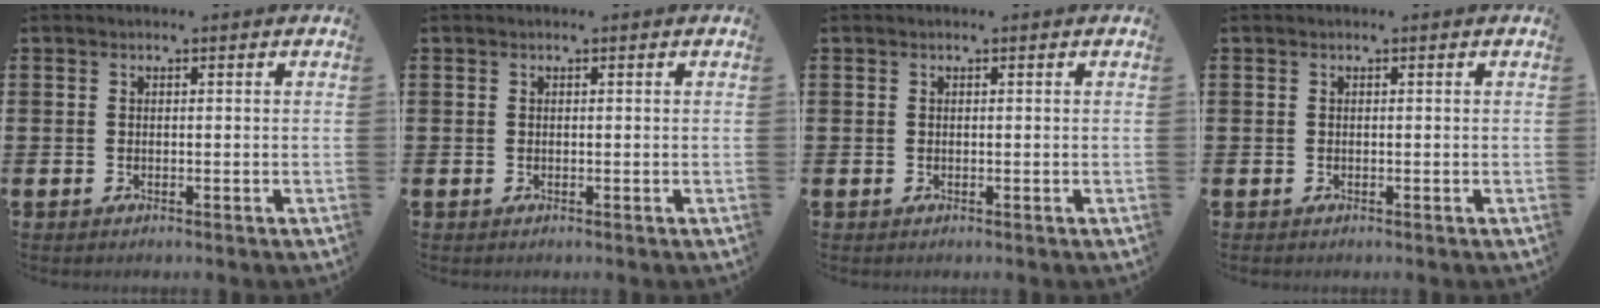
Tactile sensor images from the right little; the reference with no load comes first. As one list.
[{"total": 0.0}, {"total": 0.0}, {"total": 0.0}]